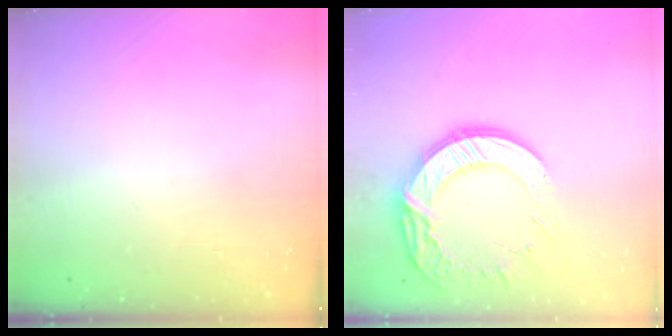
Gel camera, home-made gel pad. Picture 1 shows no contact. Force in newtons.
{"total": 17.6, "press": 17.5, "slide": 1.5}